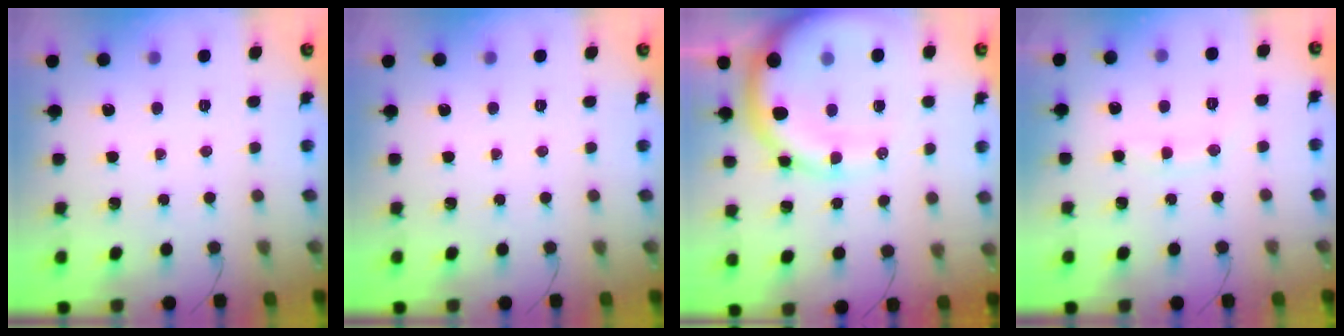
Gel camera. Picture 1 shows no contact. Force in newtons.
{"total": 0.0}
{"total": 15.6, "press": 15.3, "slide": 2.6}
{"total": 7.3, "press": 7.2, "slide": 1.2}